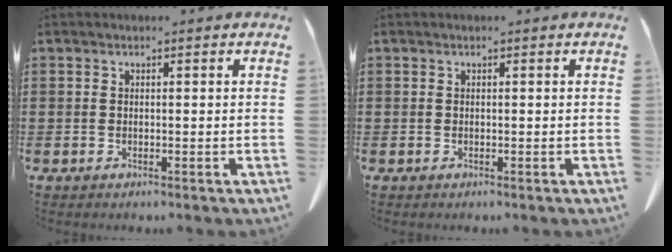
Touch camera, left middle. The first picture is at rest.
{"total": 0.0}